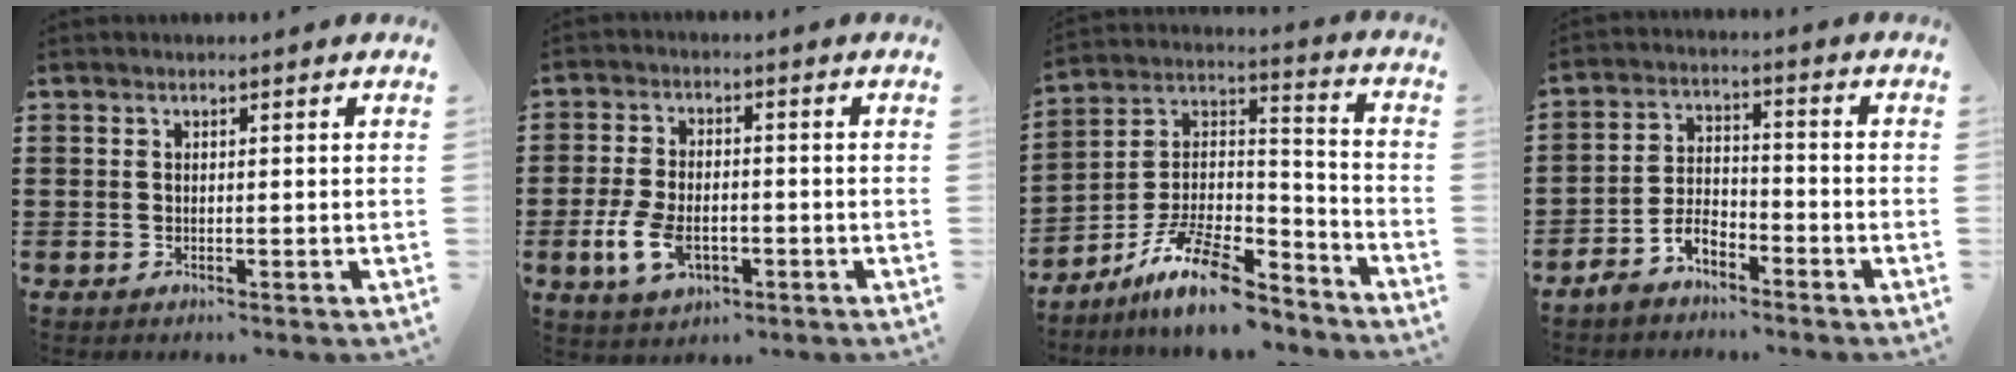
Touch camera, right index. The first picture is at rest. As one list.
[{"total": 6.6, "force": [-2.1, 3.6, 5.1], "torque": [-0.120, -0.001, -0.045]}, {"total": 12.7, "force": [-9.6, 3.7, 7.5], "torque": [-0.149, 0.028, -0.185]}, {"total": 4.7, "force": [-3.7, 2.0, 2.1], "torque": [-0.052, 0.010, -0.076]}]